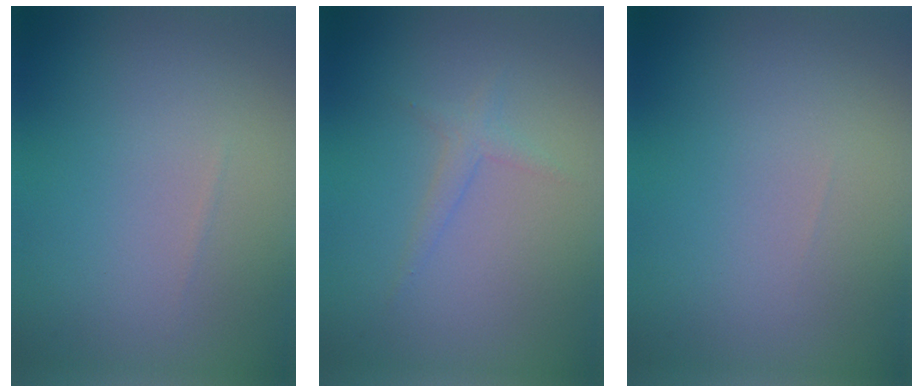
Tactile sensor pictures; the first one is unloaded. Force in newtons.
{"total": 1.2, "press": 1.2, "slide": 0.0}
{"total": 0.0}